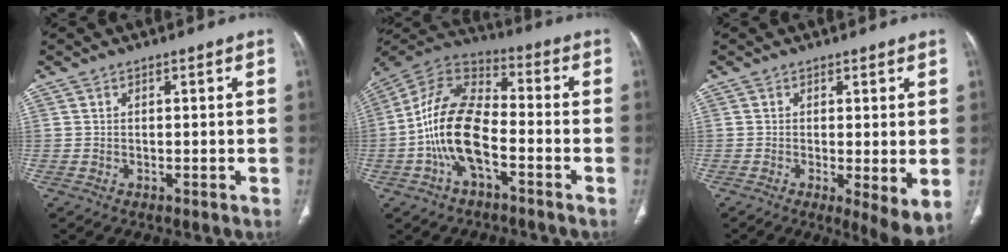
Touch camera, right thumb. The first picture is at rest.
{"total": 15.3, "force": [-4.2, 7.8, 12.5], "torque": [-0.247, 0.042, -0.086]}
{"total": 6.3, "force": [-0.7, 1.8, 6.0], "torque": [-0.095, -0.022, -0.010]}